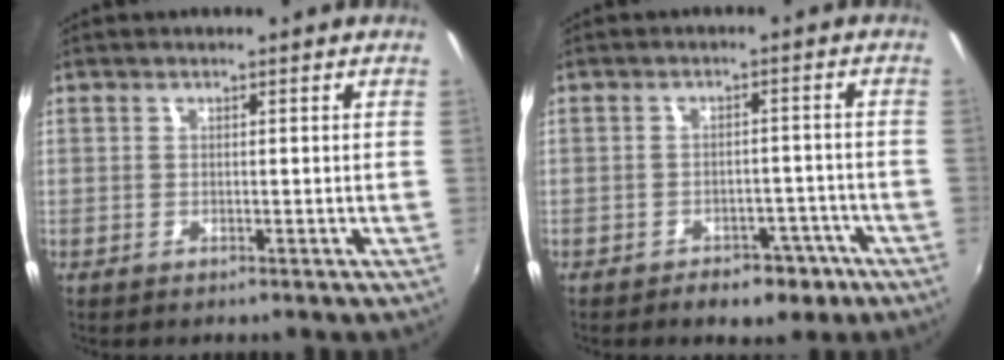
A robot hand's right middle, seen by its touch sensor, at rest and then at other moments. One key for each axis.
{"total": 6.9, "fx": -4.7, "fy": 4.2, "fz": 2.9, "tx": -0.059, "ty": 0.006, "tz": -0.047}